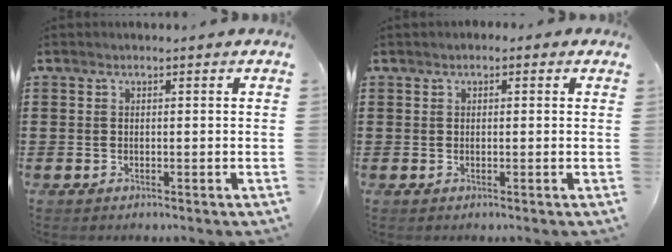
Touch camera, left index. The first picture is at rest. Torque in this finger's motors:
{"motor_torque": [2.14, 0.00, 0.58, 0.07]}